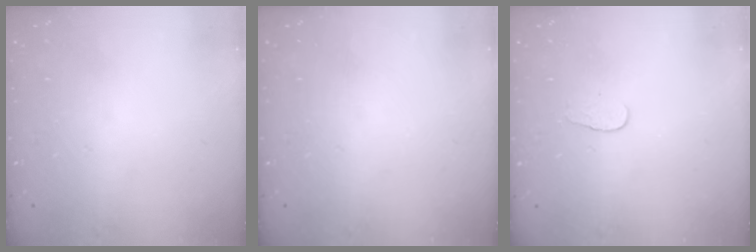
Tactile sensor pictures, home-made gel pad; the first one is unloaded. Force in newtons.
{"total": 0.0}
{"total": 3.3, "press": 3.3, "slide": 0.3}